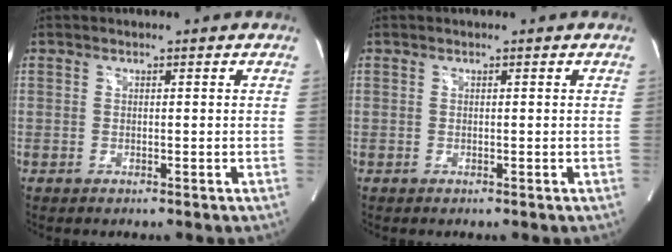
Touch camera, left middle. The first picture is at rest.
{"total": 0.0}